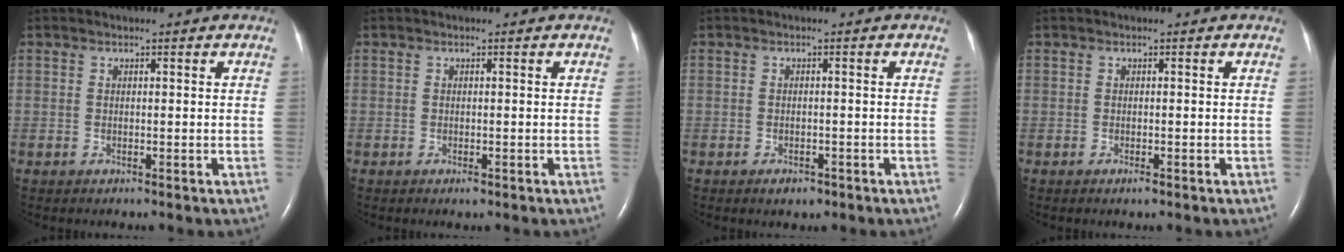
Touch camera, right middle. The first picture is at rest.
{"total": 0.6, "force": [-0.3, 0.2, 0.4], "torque": [-0.009, -0.001, -0.003]}
{"total": 1.9, "force": [-1.2, 1.0, 1.0], "torque": [-0.019, 0.000, -0.012]}
{"total": 0.7, "force": [-0.4, 0.1, 0.5], "torque": [-0.012, -0.001, -0.006]}